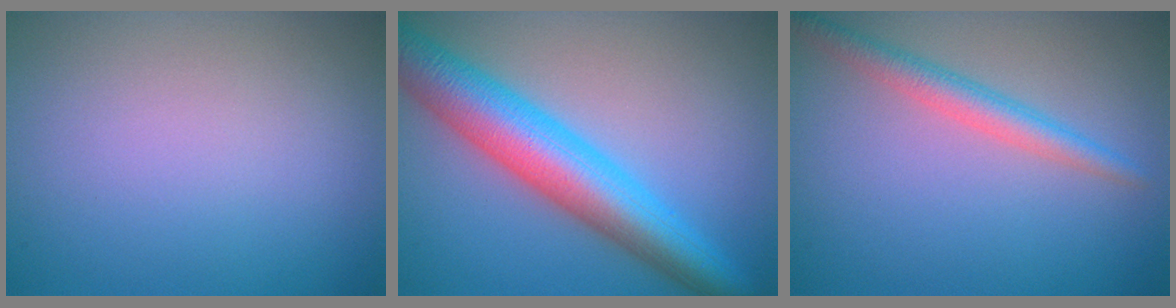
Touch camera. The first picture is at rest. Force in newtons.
{"total": 8.4, "press": 8.4, "slide": 0.1}
{"total": 2.7, "press": 2.7, "slide": 0.1}